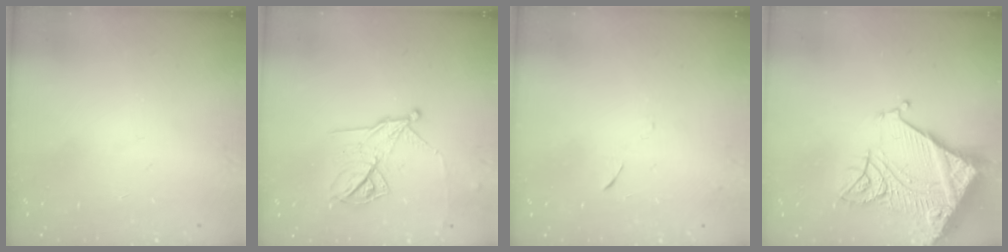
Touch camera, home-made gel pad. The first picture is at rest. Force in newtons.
{"total": 12.9, "press": 12.9, "slide": 0.2}
{"total": 6.3, "press": 6.2, "slide": 0.6}
{"total": 20.1, "press": 19.9, "slide": 2.6}